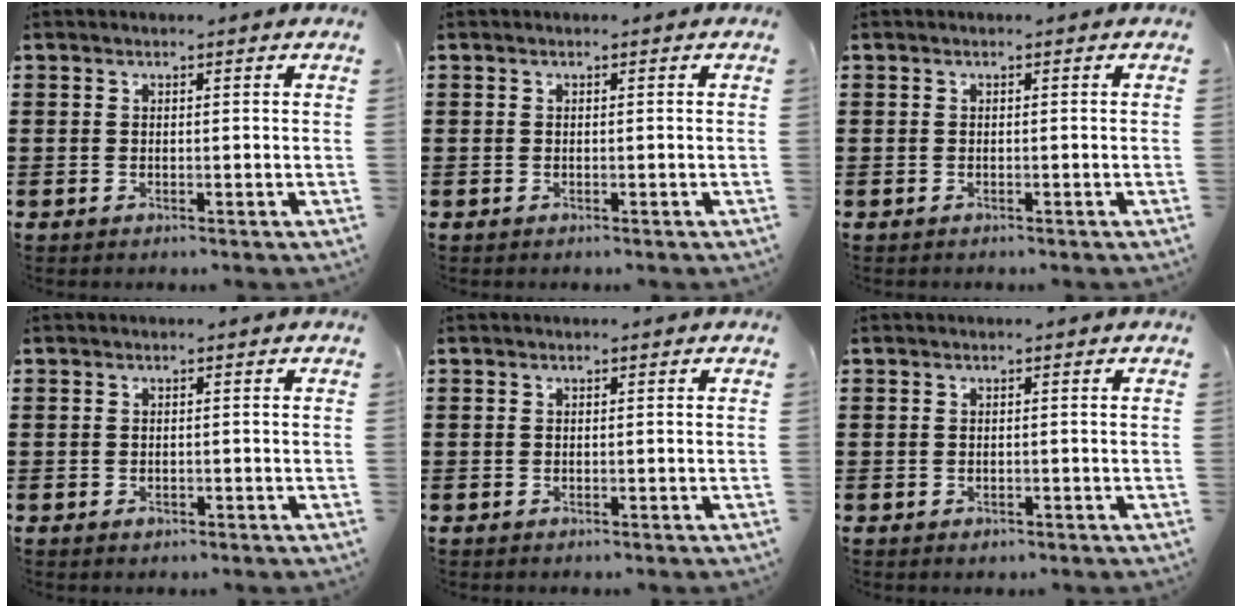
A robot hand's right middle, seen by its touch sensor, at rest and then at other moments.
{"total": 0.0}
{"total": 0.0}
{"total": 0.5, "force": [-0.3, 0.4, 0.2], "torque": [-0.006, -0.003, -0.004]}
{"total": 0.0}
{"total": 0.0}